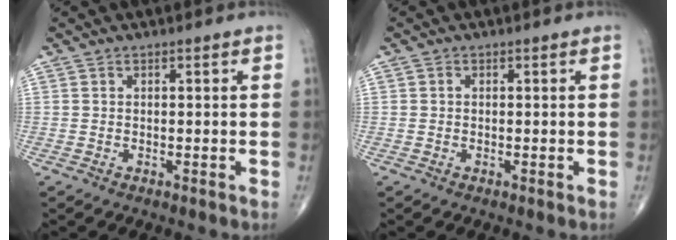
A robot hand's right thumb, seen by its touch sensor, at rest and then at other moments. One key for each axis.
{"total": 0.5, "fx": 0.0, "fy": 0.5, "fz": 0.2, "tx": -0.001, "ty": 0.001, "tz": -0.002}